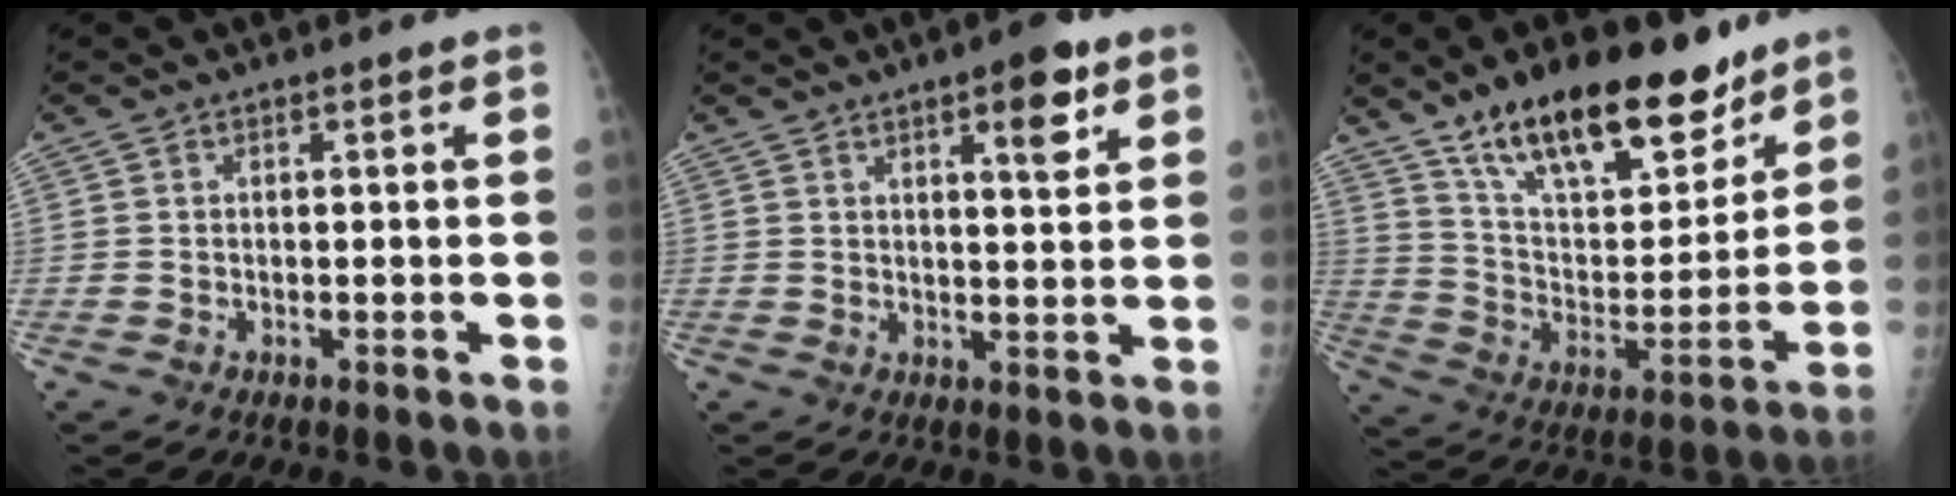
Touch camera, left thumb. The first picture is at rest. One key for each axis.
{"total": 6.7, "fx": 3.8, "fy": 2.0, "fz": 5.2, "tx": -0.063, "ty": -0.018, "tz": 0.050}
{"total": 23.2, "fx": 16.2, "fy": 9.3, "fz": 13.7, "tx": -0.177, "ty": -0.071, "tz": 0.275}